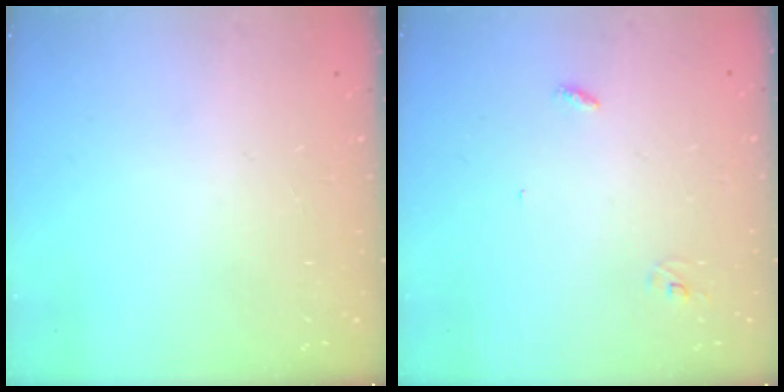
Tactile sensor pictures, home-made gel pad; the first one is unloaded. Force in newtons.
{"total": 2.8, "press": 2.8, "slide": 0.3}